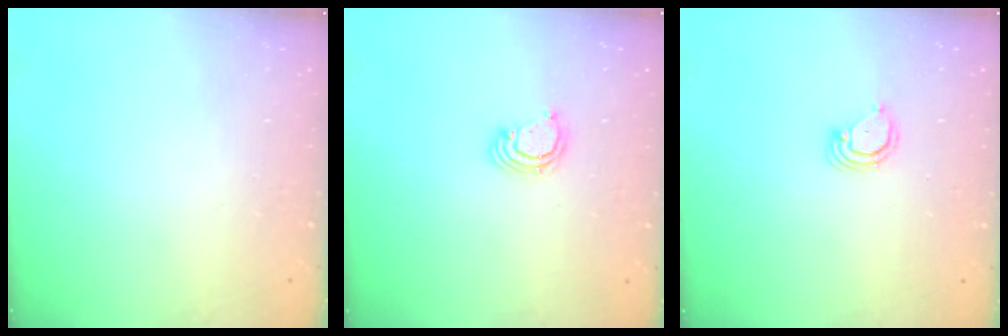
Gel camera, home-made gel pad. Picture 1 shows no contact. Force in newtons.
{"total": 3.2, "press": 3.2, "slide": 0.3}
{"total": 2.9, "press": 2.9, "slide": 0.3}